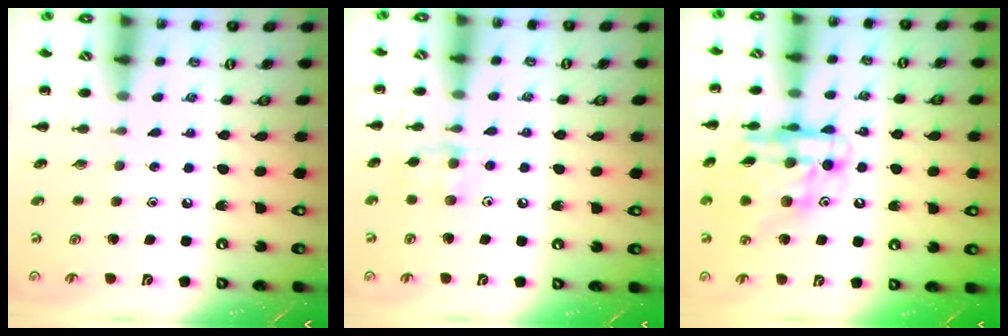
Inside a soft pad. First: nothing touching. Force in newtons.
{"total": 6.7, "press": 6.7, "slide": 0.5}
{"total": 16.5, "press": 16.0, "slide": 4.0}